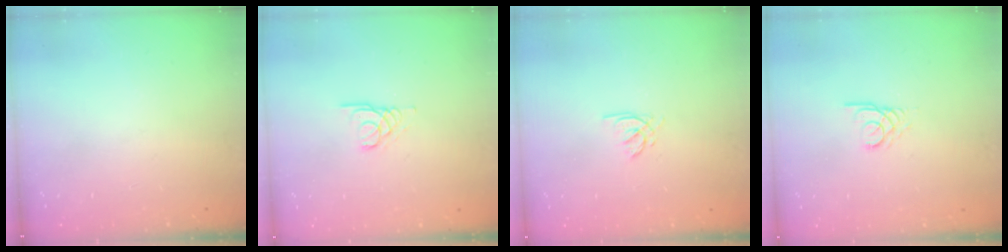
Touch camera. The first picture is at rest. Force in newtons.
{"total": 3.1, "press": 3.1, "slide": 0.2}
{"total": 1.5, "press": 1.5, "slide": 0.2}
{"total": 2.2, "press": 2.2, "slide": 0.2}